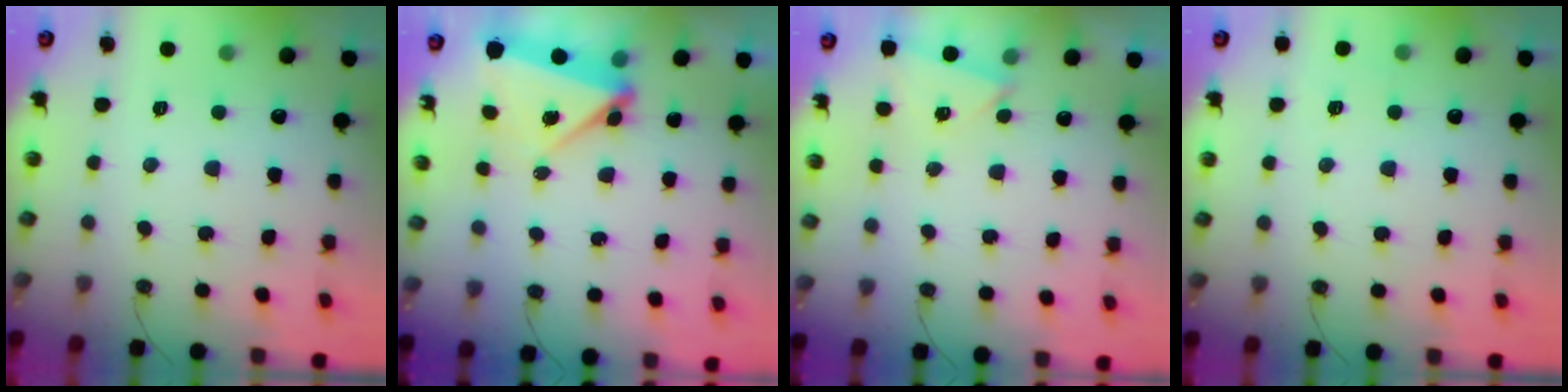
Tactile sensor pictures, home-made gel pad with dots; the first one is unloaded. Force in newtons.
{"total": 5.4, "press": 5.2, "slide": 1.2}
{"total": 2.4, "press": 1.8, "slide": 1.7}
{"total": 3.4, "press": 2.2, "slide": 2.7}